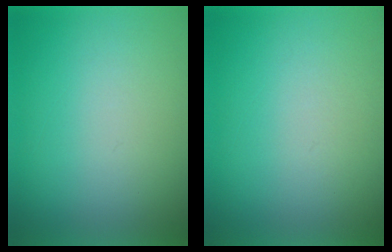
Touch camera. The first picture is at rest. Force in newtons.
{"total": 1.3}